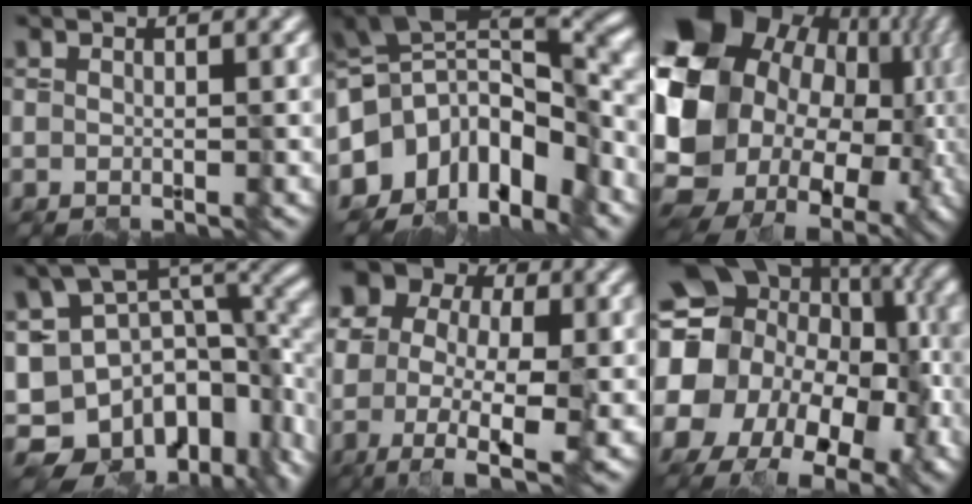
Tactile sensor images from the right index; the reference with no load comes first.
{"total": 9.1, "force": [-4.4, 5.5, 5.9], "torque": [-0.078, 0.014, -0.087]}
{"total": 20.7, "force": [0.0, 16.7, 12.2], "torque": [-0.256, -0.060, 0.020]}
{"total": 12.7, "force": [-4.0, 8.3, 8.8], "torque": [-0.143, -0.016, -0.045]}
{"total": 12.5, "force": [-0.4, 8.0, 9.6], "torque": [-0.122, 0.017, -0.017]}
{"total": 20.5, "force": [-2.0, 17.1, 11.1], "torque": [-0.216, 0.011, -0.034]}